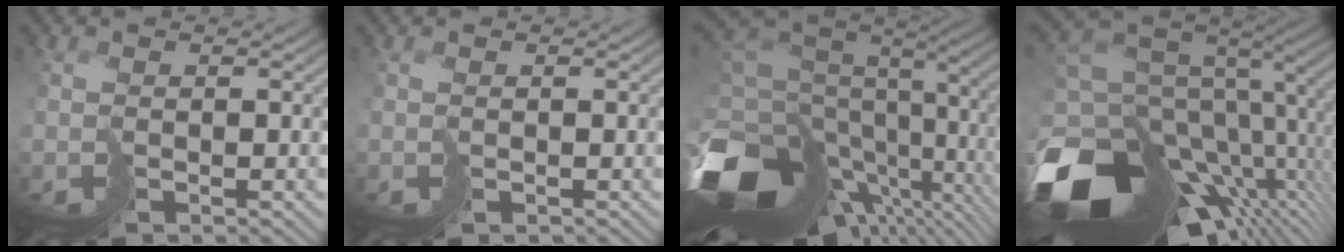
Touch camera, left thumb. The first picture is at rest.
{"total": 0.0}
{"total": 16.6, "force": [-5.3, 8.6, 13.2], "torque": [-0.291, -0.038, -0.045]}
{"total": 15.4, "force": [-3.4, 8.9, 12.1], "torque": [-0.257, -0.037, -0.028]}